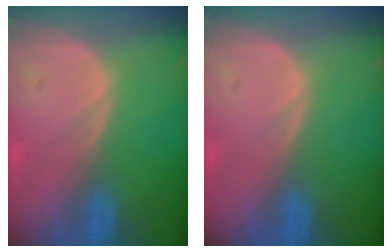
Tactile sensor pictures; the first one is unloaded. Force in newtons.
{"total": 0.0}